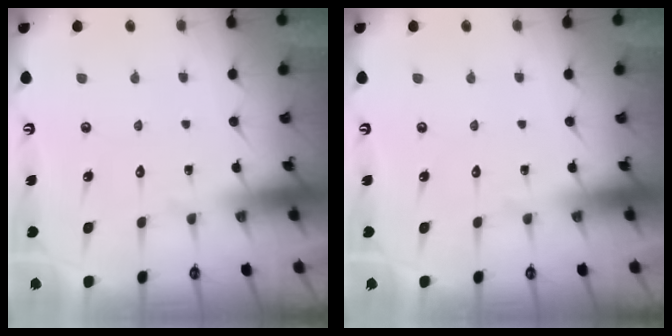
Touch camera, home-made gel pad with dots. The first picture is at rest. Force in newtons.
{"total": 0.0}